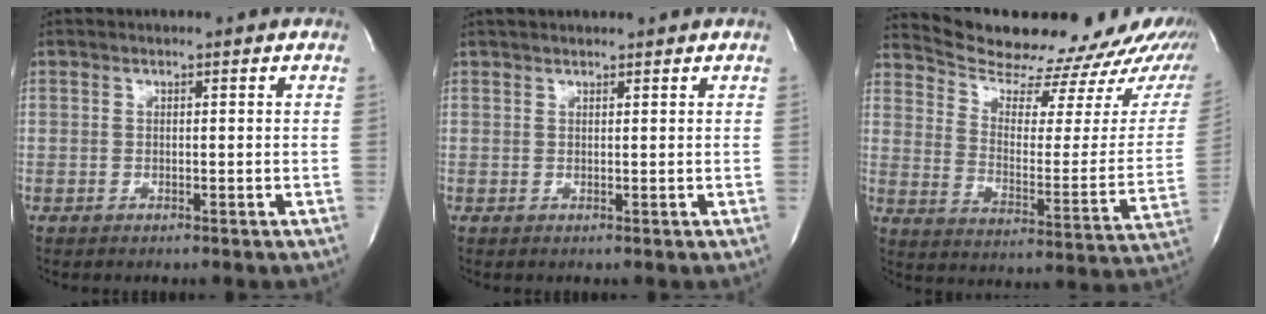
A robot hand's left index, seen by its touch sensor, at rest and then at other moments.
{"total": 3.6, "force": [3.3, 0.4, 1.4], "torque": [-0.018, 0.030, 0.050]}
{"total": 25.2, "force": [23.3, 4.9, 8.4], "torque": [-0.125, -0.085, 0.293]}